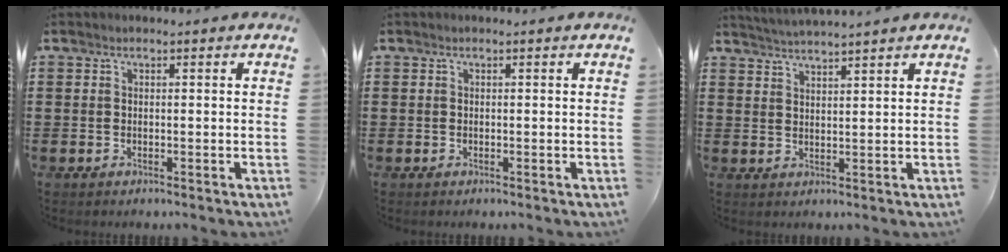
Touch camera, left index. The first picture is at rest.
{"total": 0.0}
{"total": 2.7, "force": [2.6, -0.8, 0.0], "torque": [-0.008, -0.011, 0.047]}